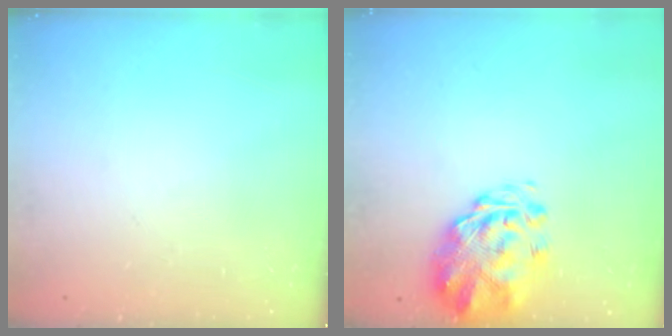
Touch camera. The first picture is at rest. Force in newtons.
{"total": 2.8, "press": 2.5, "slide": 1.3}